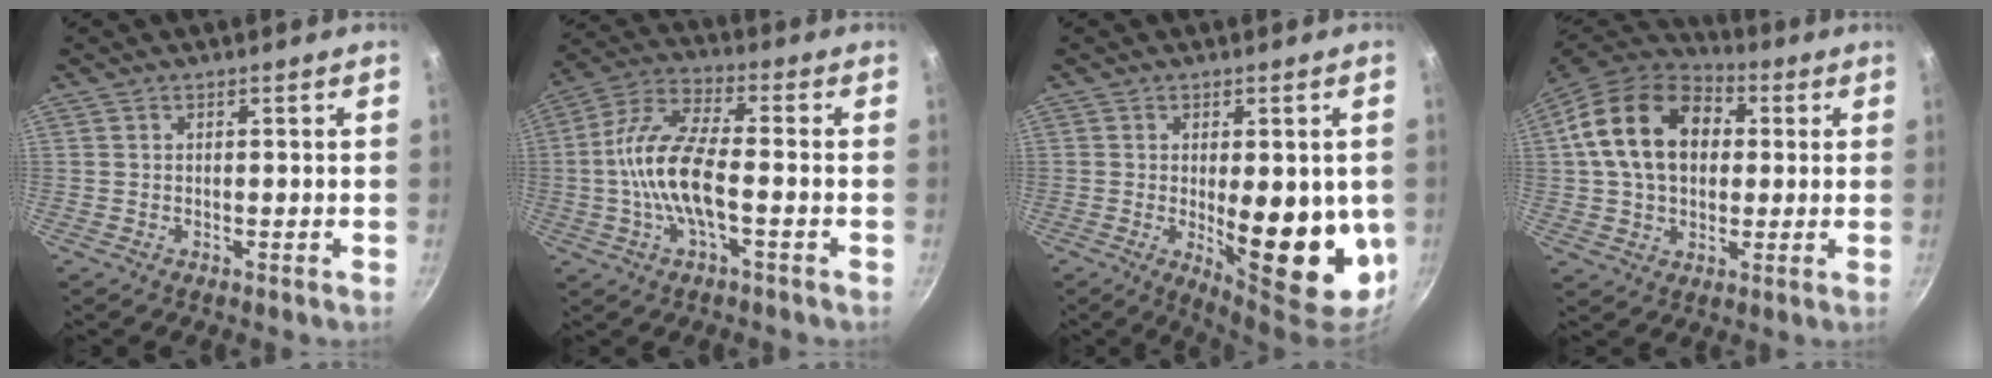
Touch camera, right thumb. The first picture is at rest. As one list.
[{"total": 12.8, "force": [-2.3, 4.6, 11.7], "torque": [-0.233, 0.034, -0.059]}, {"total": 17.0, "force": [-1.7, 6.8, 15.5], "torque": [-0.181, -0.025, -0.008]}, {"total": 18.4, "force": [3.6, 13.2, 12.2], "torque": [-0.191, 0.022, 0.049]}]